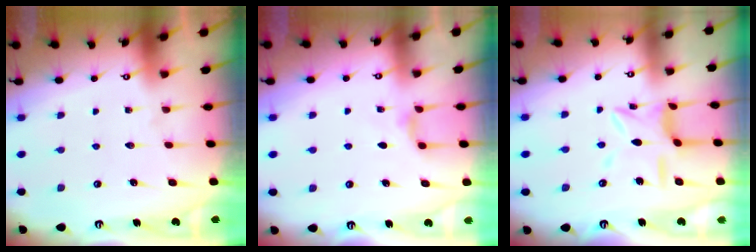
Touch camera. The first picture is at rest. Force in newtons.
{"total": 3.5, "press": 3.4, "slide": 0.5}
{"total": 9.1, "press": 9.1, "slide": 0.7}